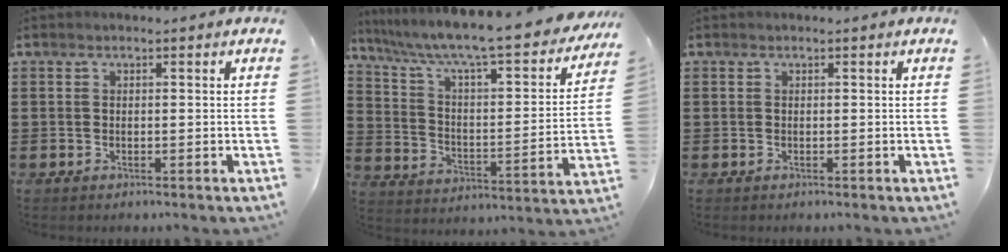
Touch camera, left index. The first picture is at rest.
{"total": 8.7, "force": [7.4, 0.4, 4.5], "torque": [-0.120, -0.057, 0.118]}
{"total": 0.0}